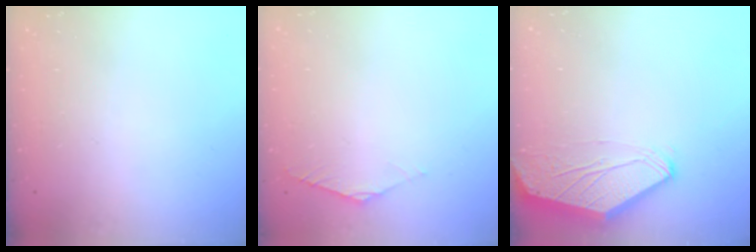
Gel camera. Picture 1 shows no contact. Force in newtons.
{"total": 2.1, "press": 2.1, "slide": 0.6}
{"total": 0.0}